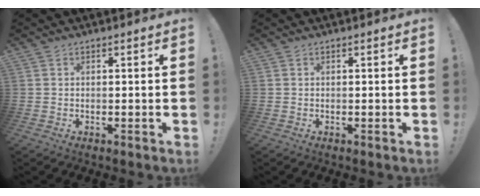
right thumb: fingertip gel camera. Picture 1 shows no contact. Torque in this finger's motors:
{"motor_torque": [0.01, 0.00, -0.16, 0.11, 0.06]}